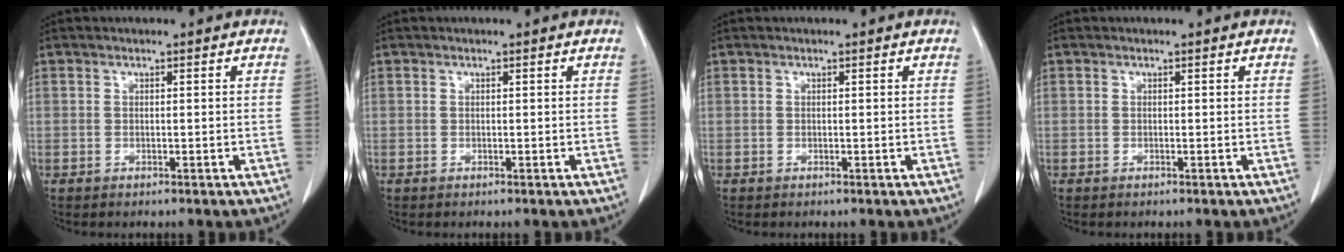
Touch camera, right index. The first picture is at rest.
{"total": 0.0}
{"total": 0.0}
{"total": 0.0}